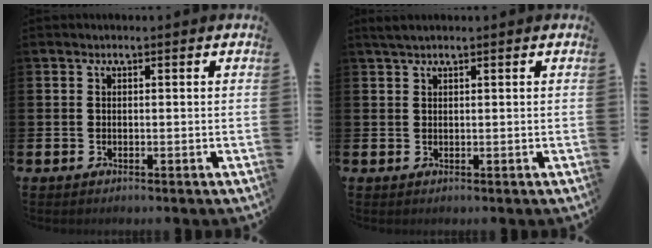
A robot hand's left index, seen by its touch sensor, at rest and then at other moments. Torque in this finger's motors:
{"motor_torque": [0.13, -0.17, 0.03, 0.00]}